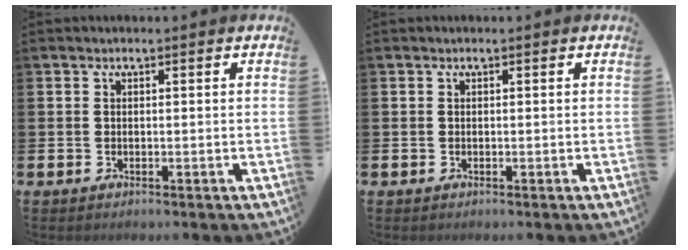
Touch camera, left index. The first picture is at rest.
{"total": 0.0}